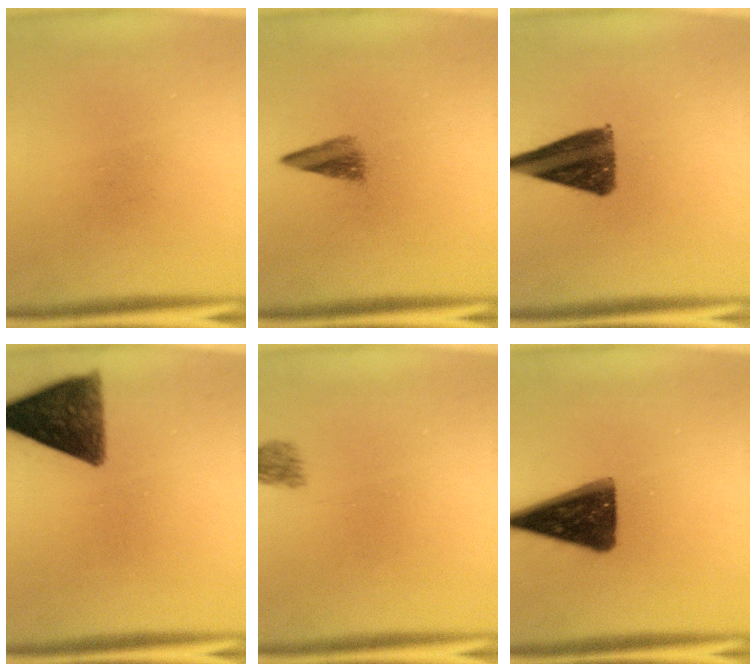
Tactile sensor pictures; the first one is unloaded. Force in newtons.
{"total": 2.9}
{"total": 11.2}
{"total": 10.7}
{"total": 2.1}
{"total": 13.8}